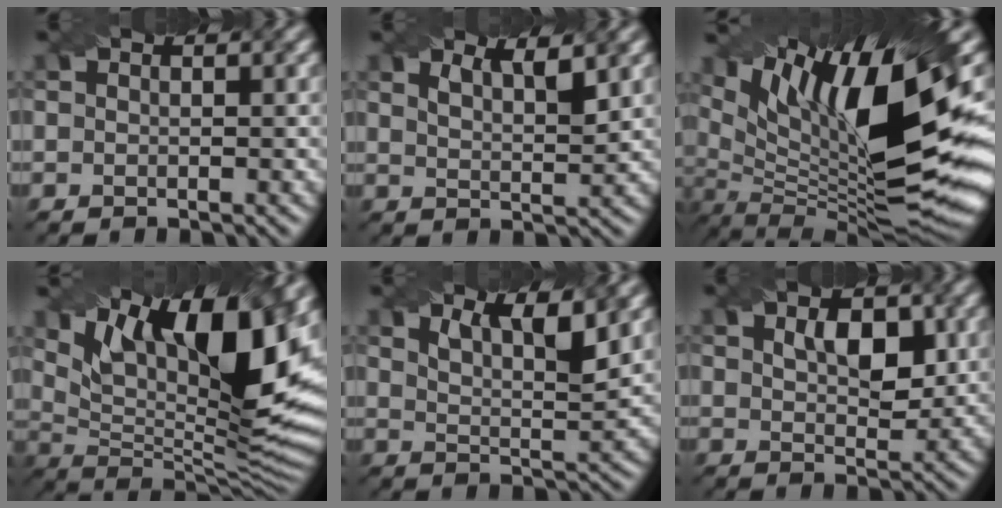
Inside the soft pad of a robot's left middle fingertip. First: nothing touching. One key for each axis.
{"total": 3.3, "fx": 2.2, "fy": 1.0, "fz": 2.3, "tx": -0.027, "ty": 0.006, "tz": 0.028}
{"total": 15.4, "fx": 5.6, "fy": 3.7, "fz": 13.9, "tx": -0.234, "ty": -0.001, "tz": 0.101}
{"total": 16.1, "fx": 7.5, "fy": 6.0, "fz": 13.0, "tx": -0.213, "ty": 0.012, "tz": 0.132}
{"total": 5.2, "fx": 3.3, "fy": 1.4, "fz": 3.7, "tx": -0.048, "ty": 0.011, "tz": 0.042}
{"total": 4.0, "fx": 1.3, "fy": 2.1, "fz": 3.2, "tx": -0.053, "ty": 0.001, "tz": 0.024}